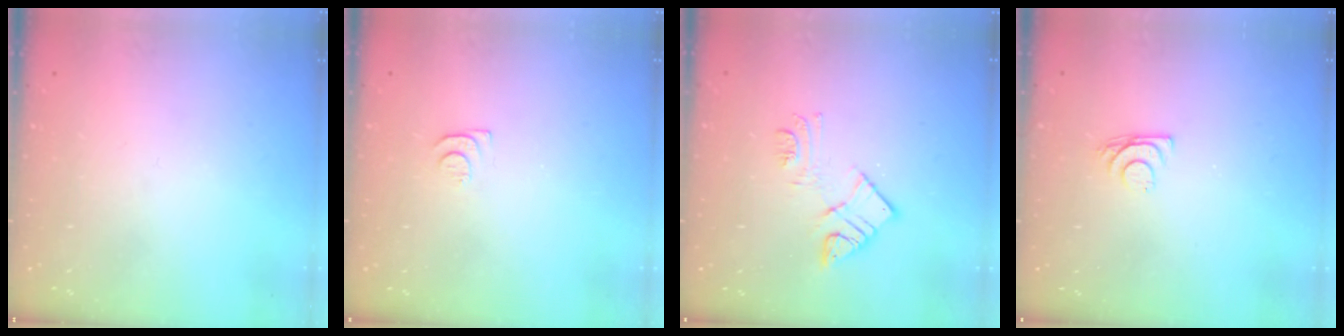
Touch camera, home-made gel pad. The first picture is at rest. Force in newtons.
{"total": 4.1, "press": 4.0, "slide": 0.6}
{"total": 10.5, "press": 10.5, "slide": 0.7}
{"total": 7.2, "press": 7.2, "slide": 0.6}